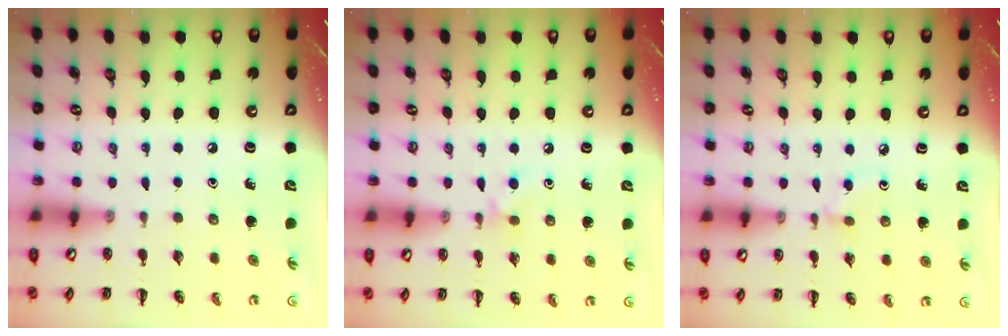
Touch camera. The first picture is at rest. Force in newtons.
{"total": 5.0, "press": 4.6, "slide": 1.8}
{"total": 2.6, "press": 2.3, "slide": 1.1}